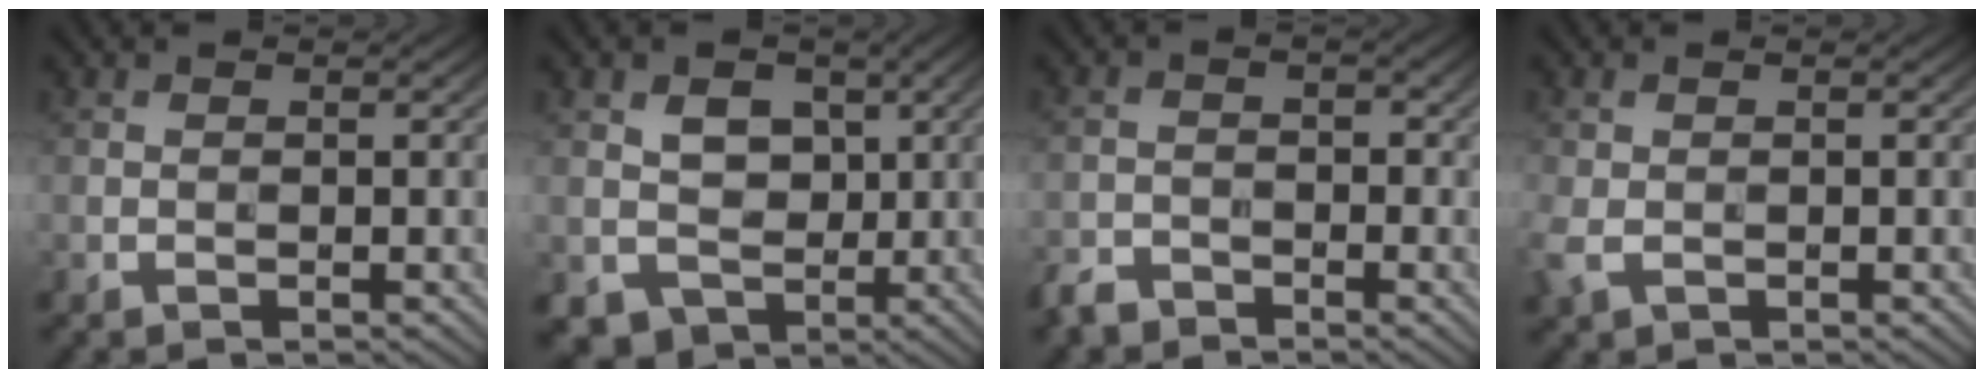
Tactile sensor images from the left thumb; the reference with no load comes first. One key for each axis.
{"total": 5.8, "fx": 0.2, "fy": 5.0, "fz": 2.9, "tx": -0.054, "ty": -0.007, "tz": -0.001}
{"total": 3.0, "fx": -2.4, "fy": 1.6, "fz": 0.8, "tx": -0.014, "ty": 0.000, "tz": -0.058}
{"total": 2.9, "fx": -0.7, "fy": 1.9, "fz": 2.1, "tx": -0.068, "ty": -0.006, "tz": -0.015}